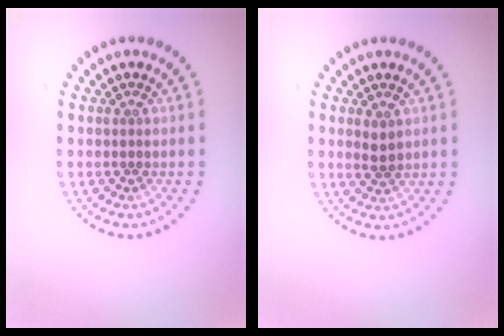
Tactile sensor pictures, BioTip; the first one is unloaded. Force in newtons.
{"total": 1.5, "press": 1.5, "slide": 0.4}